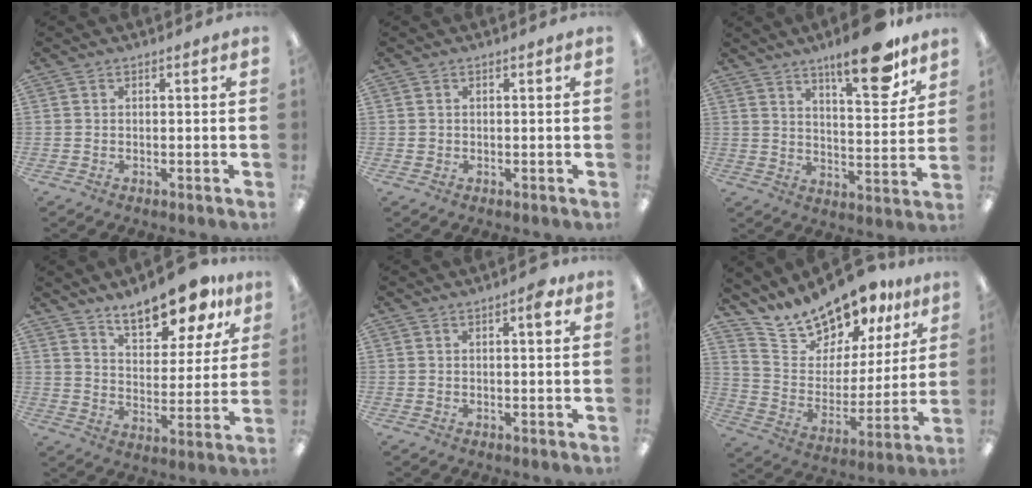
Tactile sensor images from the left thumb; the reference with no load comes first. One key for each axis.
{"total": 0.6, "fx": 0.1, "fy": 0.5, "fz": 0.1, "tx": -0.002, "ty": 0.006, "tz": 0.000}
{"total": 15.7, "fx": 11.1, "fy": 4.4, "fz": 10.3, "tx": -0.135, "ty": -0.069, "tz": 0.174}
{"total": 14.4, "fx": 11.6, "fy": 5.3, "fz": 6.7, "tx": -0.096, "ty": -0.070, "tz": 0.202}
{"total": 3.2, "fx": 1.7, "fy": 0.8, "fz": 2.6, "tx": -0.041, "ty": 0.000, "tz": 0.023}
{"total": 16.1, "fx": 14.7, "fy": 6.0, "fz": 3.1, "tx": -0.075, "ty": -0.125, "tz": 0.264}